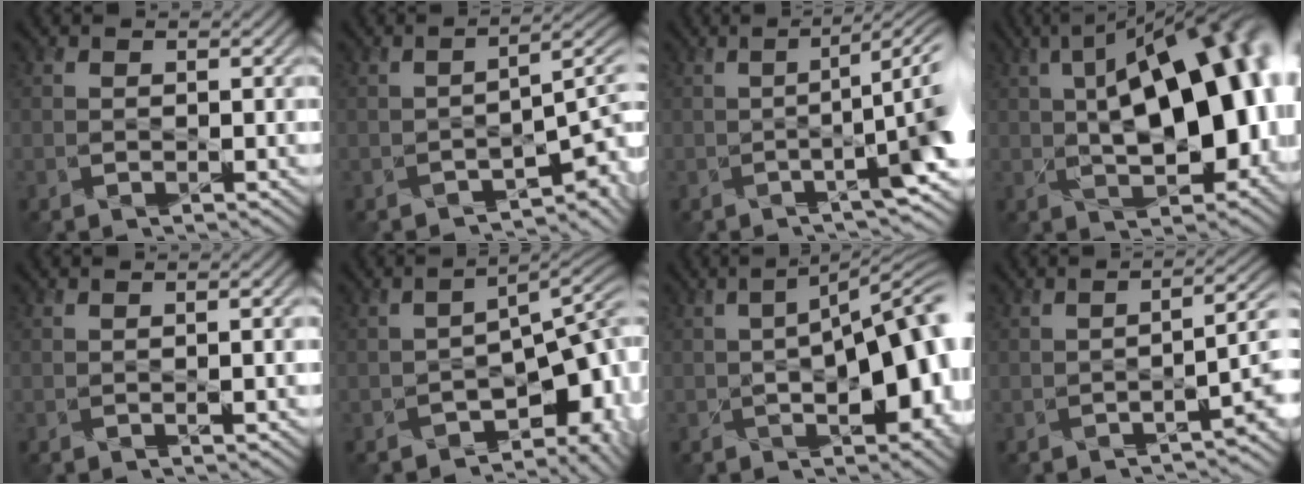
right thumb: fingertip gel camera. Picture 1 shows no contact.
{"total": 4.2, "force": [-2.5, 1.1, 3.1], "torque": [-0.041, -0.005, -0.038]}
{"total": 8.4, "force": [-1.7, 1.9, 8.0], "torque": [-0.102, -0.005, -0.025]}
{"total": 17.9, "force": [1.5, 8.7, 15.6], "torque": [-0.203, 0.021, 0.010]}
{"total": 1.4, "force": [-0.2, 0.4, 1.4], "torque": [-0.016, 0.005, -0.006]}
{"total": 9.4, "force": [-5.7, 3.9, 6.4], "torque": [-0.078, -0.021, -0.072]}
{"total": 14.0, "force": [-1.6, 6.0, 12.6], "torque": [-0.160, -0.015, -0.015]}
{"total": 4.5, "force": [-1.6, 1.6, 3.9], "torque": [-0.047, 0.001, -0.024]}